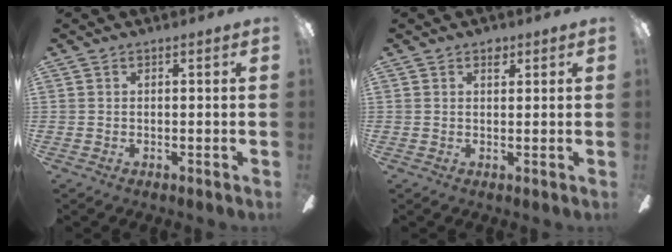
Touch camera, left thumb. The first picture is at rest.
{"total": 2.3, "force": [1.5, 1.4, 1.2], "torque": [-0.001, -0.005, 0.021]}